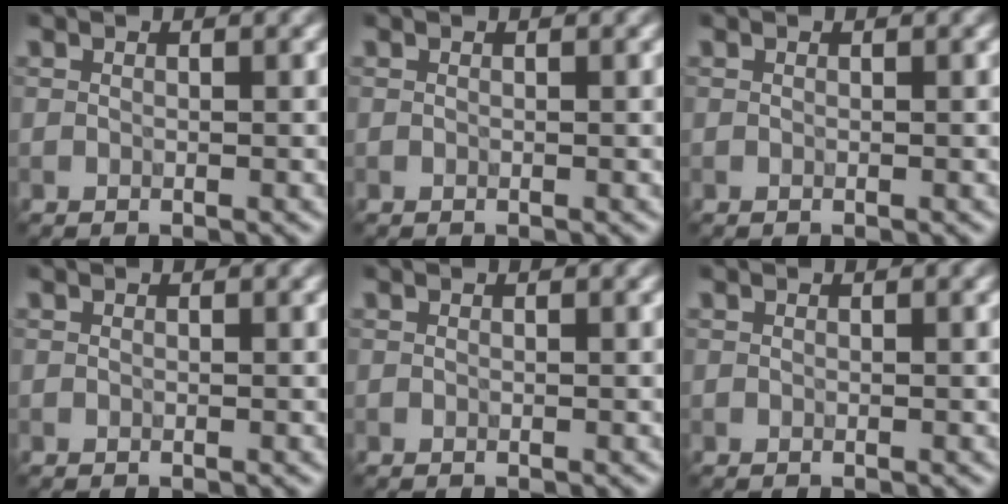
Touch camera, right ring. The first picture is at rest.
{"total": 0.0}
{"total": 0.0}
{"total": 0.0}
{"total": 0.0}
{"total": 0.0}